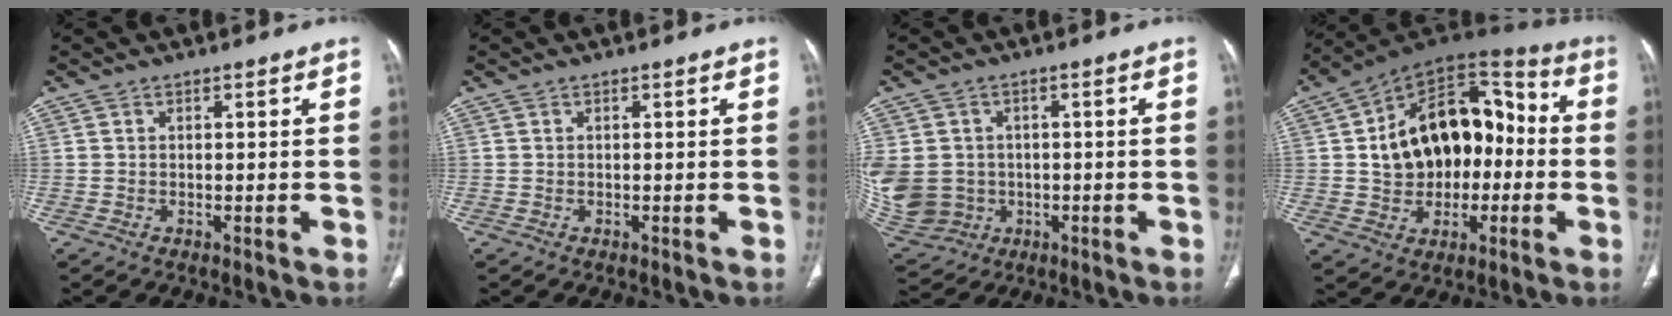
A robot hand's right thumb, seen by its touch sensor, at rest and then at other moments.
{"total": 0.0}
{"total": 15.4, "force": [-1.3, 13.8, 6.7], "torque": [-0.175, 0.017, 0.003]}
{"total": 21.8, "force": [0.0, 14.8, 16.1], "torque": [-0.216, 0.043, 0.003]}